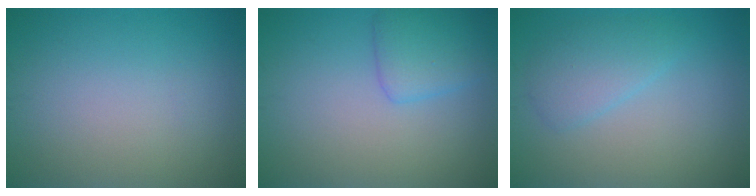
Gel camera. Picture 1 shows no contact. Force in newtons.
{"total": 2.7, "press": 2.7, "slide": 0.1}
{"total": 2.7, "press": 2.7, "slide": 0.2}